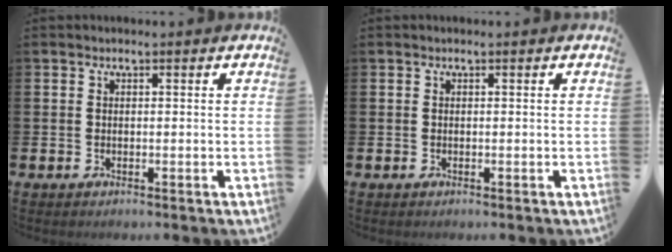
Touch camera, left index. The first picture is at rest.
{"total": 0.0}